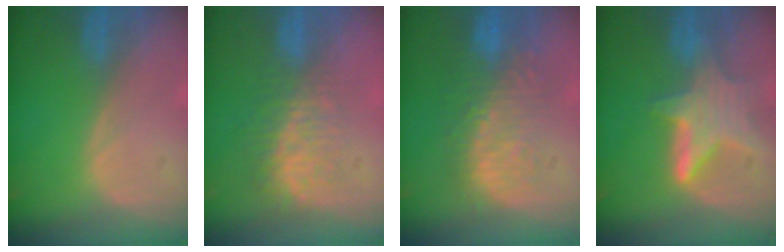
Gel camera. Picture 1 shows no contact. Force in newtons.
{"total": 8.2, "press": 7.2, "slide": 3.9}
{"total": 10.9, "press": 9.6, "slide": 5.2}
{"total": 6.9, "press": 6.7, "slide": 1.7}